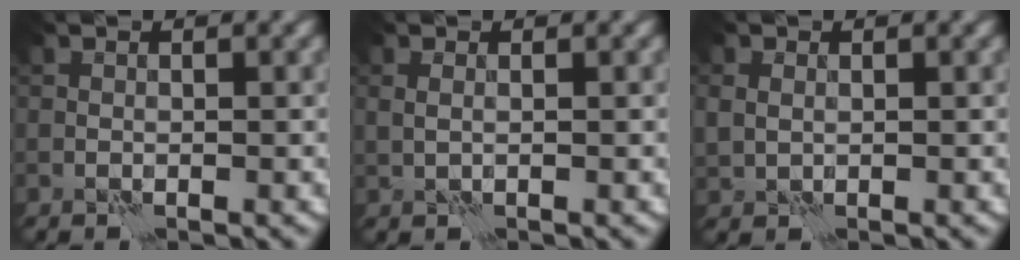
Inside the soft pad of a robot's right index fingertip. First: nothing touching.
{"total": 0.7, "force": [0.5, 0.3, 0.5], "torque": [-0.012, 0.000, 0.007]}
{"total": 1.5, "force": [0.4, 1.3, 0.6], "torque": [-0.017, 0.004, 0.014]}